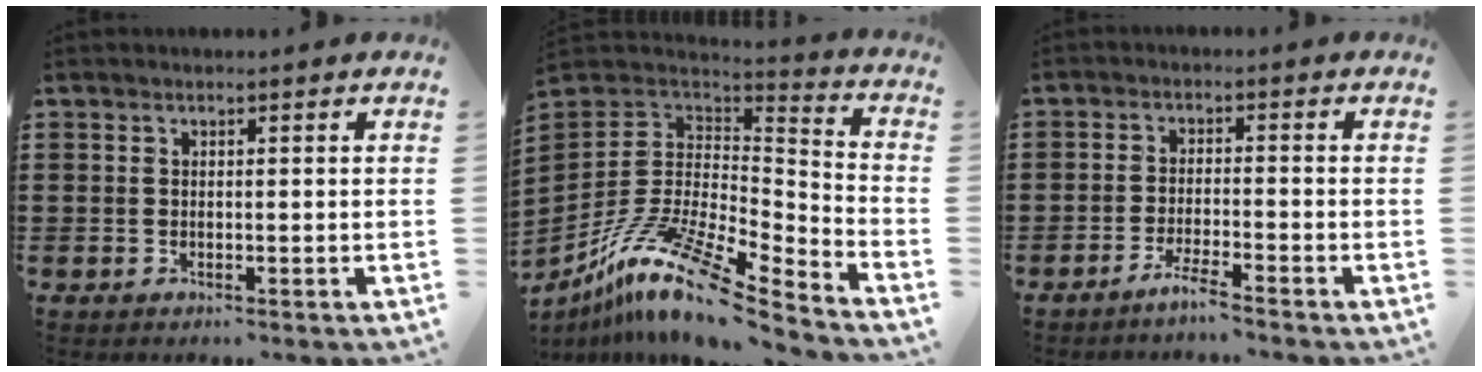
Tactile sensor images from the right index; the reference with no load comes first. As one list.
[{"total": 14.3, "force": [-9.2, 3.6, 10.3], "torque": [-0.210, 0.013, -0.174]}, {"total": 3.1, "force": [-2.7, -0.4, 1.5], "torque": [-0.032, -0.003, -0.051]}]